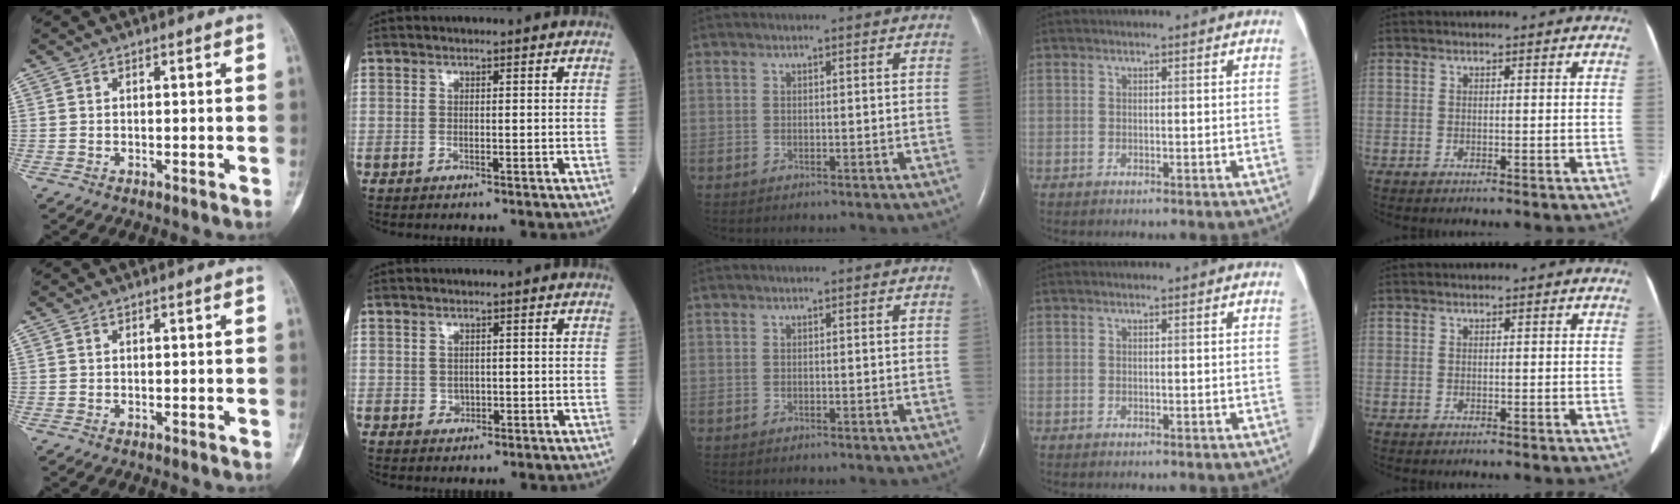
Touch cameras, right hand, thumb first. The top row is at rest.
{"index": {"total": 1.1, "force": [0.0, 1.0, 0.4], "torque": [-0.008, 0.002, 0.005]}}